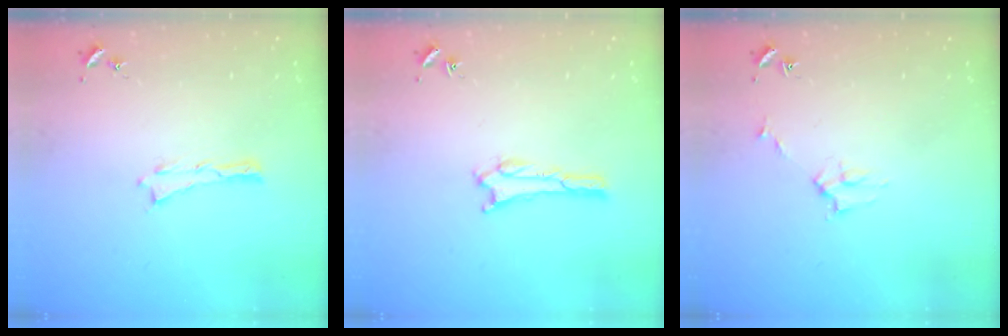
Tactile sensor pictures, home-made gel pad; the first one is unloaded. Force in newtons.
{"total": 1.1, "press": 1.0, "slide": 0.1}
{"total": 2.7, "press": 2.7, "slide": 0.3}